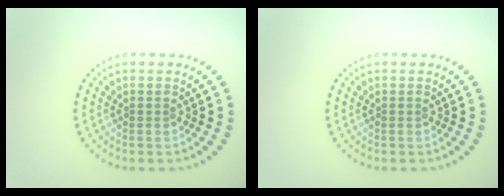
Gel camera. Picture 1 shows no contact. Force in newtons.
{"total": 0.0}